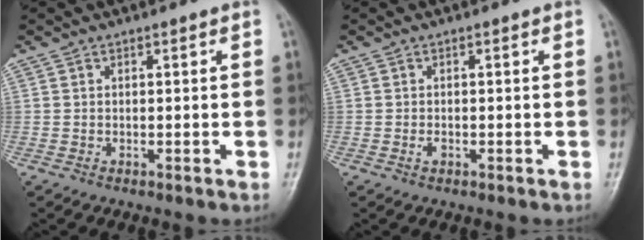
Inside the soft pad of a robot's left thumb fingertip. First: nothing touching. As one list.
[{"total": 0.9, "force": [-0.3, 0.5, 0.6], "torque": [-0.009, 0.000, -0.006]}]